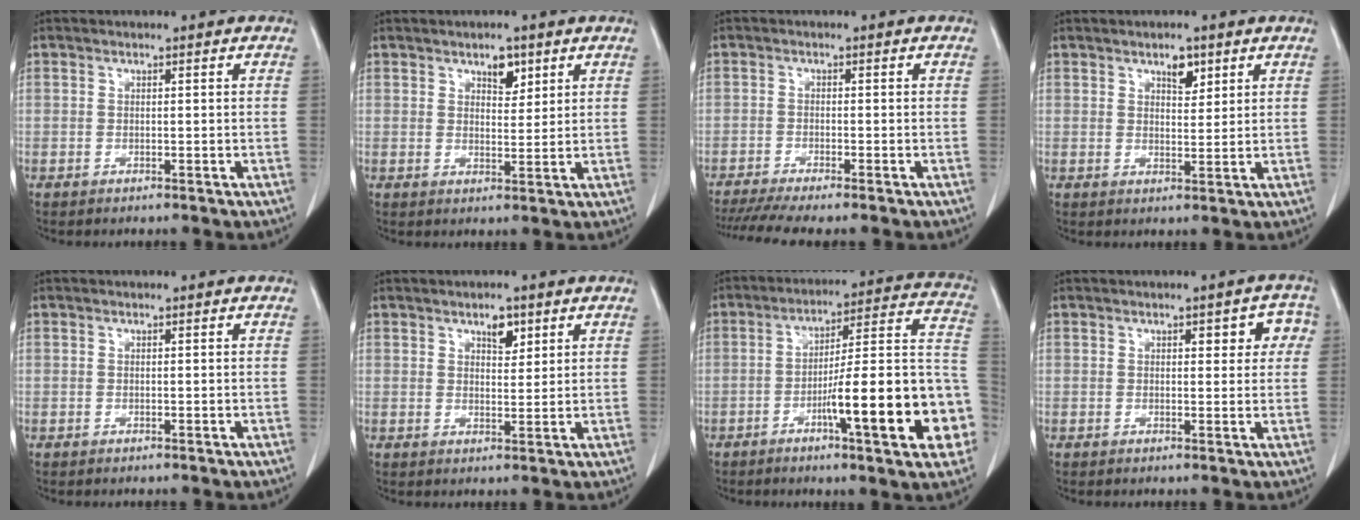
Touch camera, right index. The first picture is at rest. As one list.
[{"total": 3.3, "force": [2.1, 1.6, 2.0], "torque": [-0.029, -0.003, 0.034]}, {"total": 7.5, "force": [-6.3, -0.2, 4.0], "torque": [-0.061, -0.015, -0.103]}, {"total": 3.1, "force": [1.9, 1.4, 2.0], "torque": [-0.030, -0.003, 0.033]}, {"total": 0.0}, {"total": 3.1, "force": [1.9, 1.4, 2.0], "torque": [-0.030, -0.003, 0.032]}, {"total": 19.7, "force": [-6.7, 2.3, 18.4], "torque": [-0.199, 0.026, -0.092]}, {"total": 4.4, "force": [1.5, 2.0, 3.7], "torque": [-0.031, 0.015, 0.014]}]